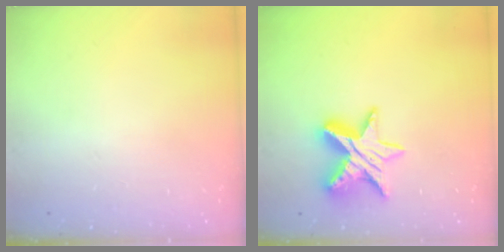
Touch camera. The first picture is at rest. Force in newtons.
{"total": 12.7, "press": 12.7, "slide": 0.8}